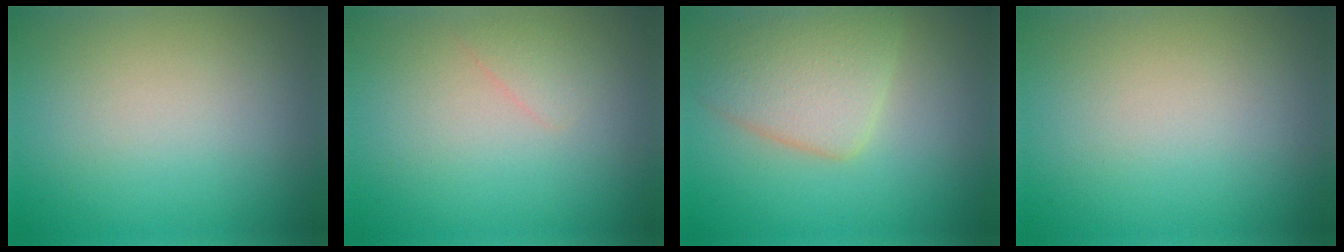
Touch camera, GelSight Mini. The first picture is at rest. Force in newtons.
{"total": 0.9, "press": 0.9, "slide": 0.0}
{"total": 4.8, "press": 4.8, "slide": 0.2}
{"total": 0.0}